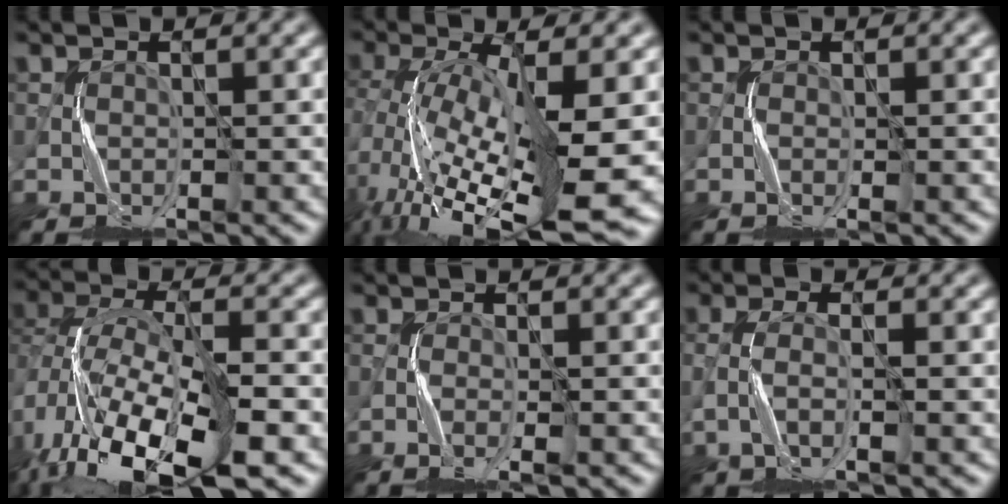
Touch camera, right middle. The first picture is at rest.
{"total": 14.5, "force": [-3.6, 4.6, 13.3], "torque": [-0.268, -0.029, -0.044]}
{"total": 0.6, "force": [-0.2, 0.0, 0.6], "torque": [-0.012, 0.001, -0.005]}
{"total": 13.6, "force": [-6.7, 6.3, 10.0], "torque": [-0.212, -0.018, -0.108]}
{"total": 1.7, "force": [-0.9, 0.3, 1.4], "torque": [-0.034, 0.001, -0.018]}
{"total": 2.2, "force": [-0.7, 0.6, 2.0], "torque": [-0.053, 0.004, -0.017]}